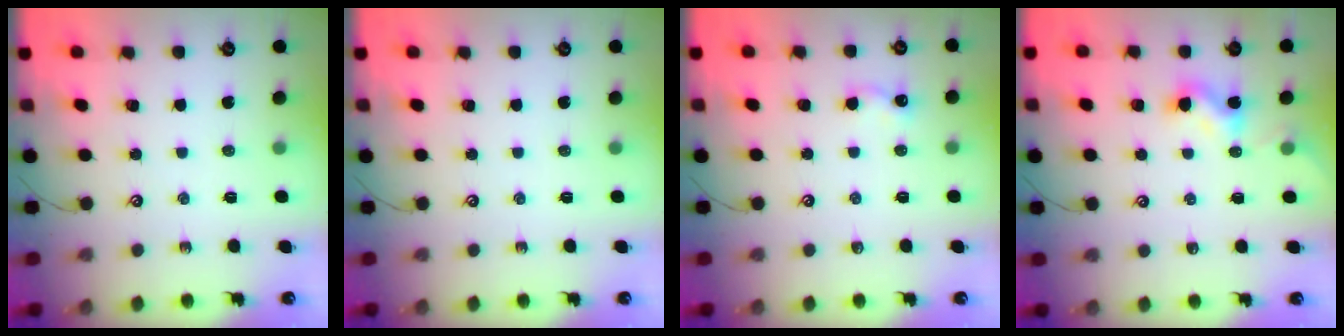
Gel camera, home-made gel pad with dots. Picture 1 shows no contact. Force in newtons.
{"total": 0.0}
{"total": 4.7, "press": 4.6, "slide": 0.6}
{"total": 3.2, "press": 3.2, "slide": 0.4}